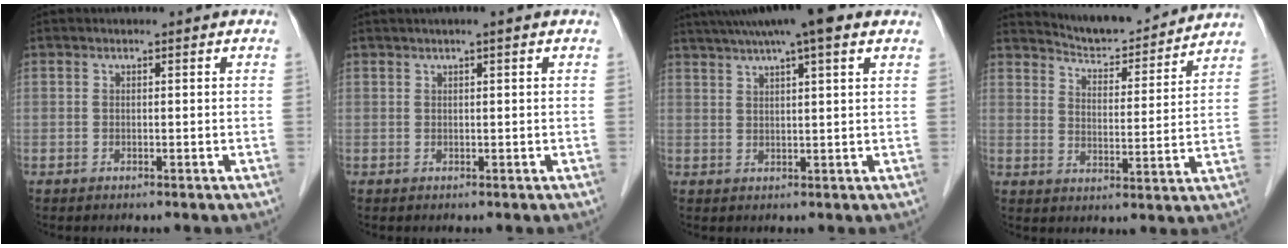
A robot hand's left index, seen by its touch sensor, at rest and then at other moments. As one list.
[{"total": 1.4, "force": [0.8, -0.3, 1.1], "torque": [-0.024, 0.004, 0.016]}, {"total": 12.0, "force": [8.7, 1.0, 8.2], "torque": [-0.136, 0.042, 0.126]}, {"total": 12.4, "force": [12.0, 1.2, 2.8], "torque": [-0.047, 0.003, 0.175]}]